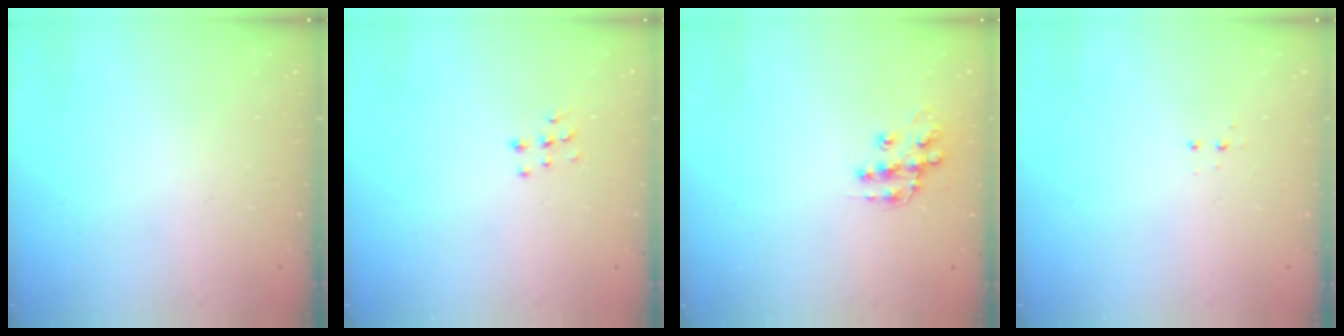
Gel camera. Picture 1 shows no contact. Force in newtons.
{"total": 5.2, "press": 5.2, "slide": 0.3}
{"total": 11.6, "press": 11.5, "slide": 0.9}
{"total": 3.3, "press": 3.2, "slide": 0.7}